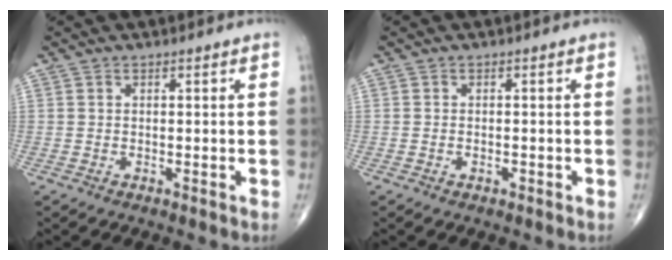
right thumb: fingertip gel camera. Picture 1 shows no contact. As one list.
[{"total": 1.0, "force": [-0.4, 0.6, 0.6], "torque": [-0.013, 0.006, -0.005]}]